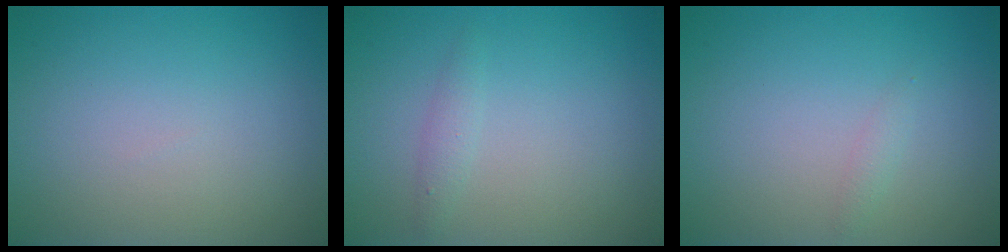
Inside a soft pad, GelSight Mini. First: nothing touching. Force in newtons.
{"total": 1.0, "press": 1.0, "slide": 0.1}
{"total": 0.7, "press": 0.7, "slide": 0.0}